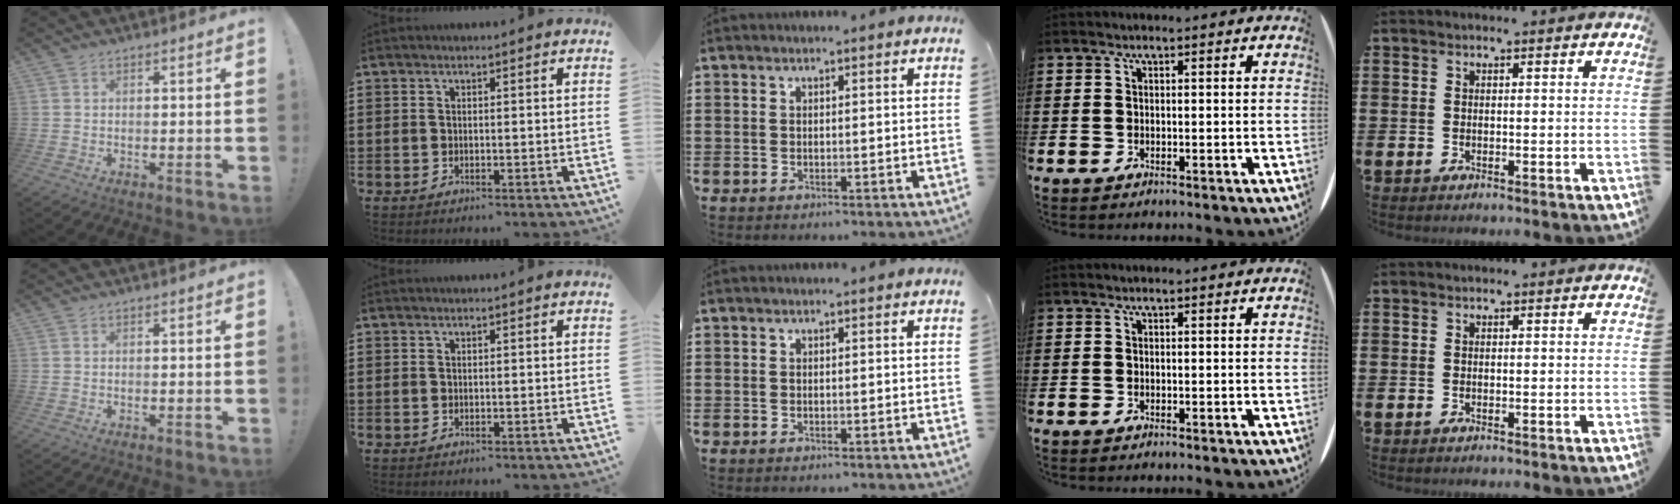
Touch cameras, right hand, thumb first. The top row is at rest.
{}